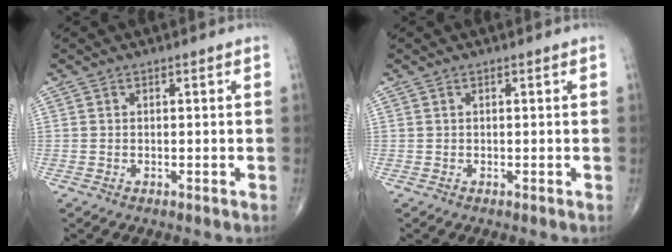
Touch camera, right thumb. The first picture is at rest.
{"total": 0.0}